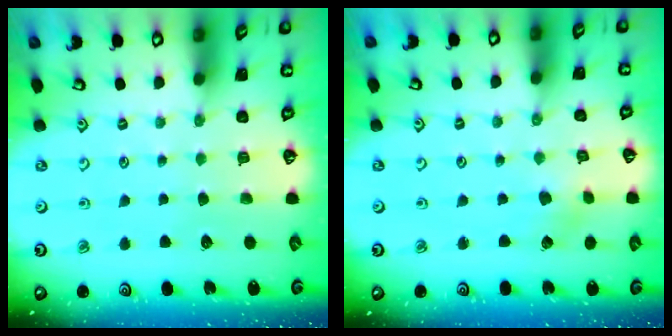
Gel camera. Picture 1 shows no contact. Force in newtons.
{"total": 2.3, "press": 2.3, "slide": 0.4}